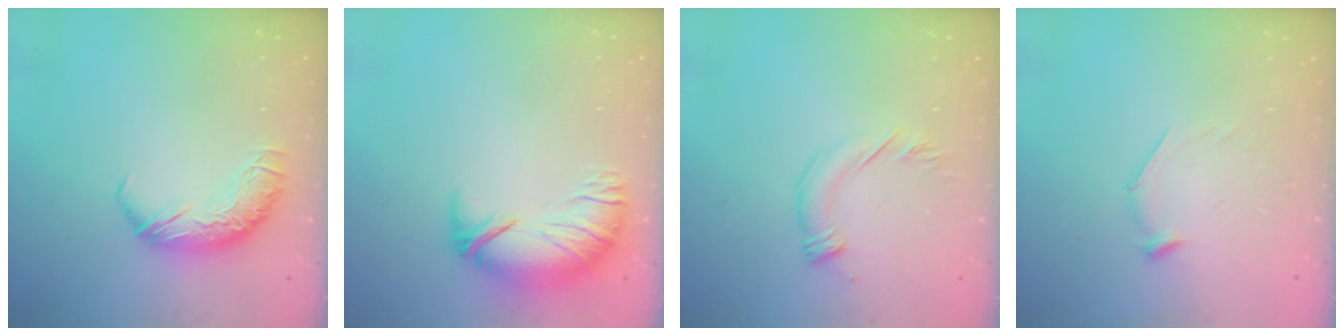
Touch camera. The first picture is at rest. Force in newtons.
{"total": 2.8, "press": 1.7, "slide": 2.3}
{"total": 3.6, "press": 3.5, "slide": 0.8}
{"total": 6.0, "press": 6.0, "slide": 0.6}